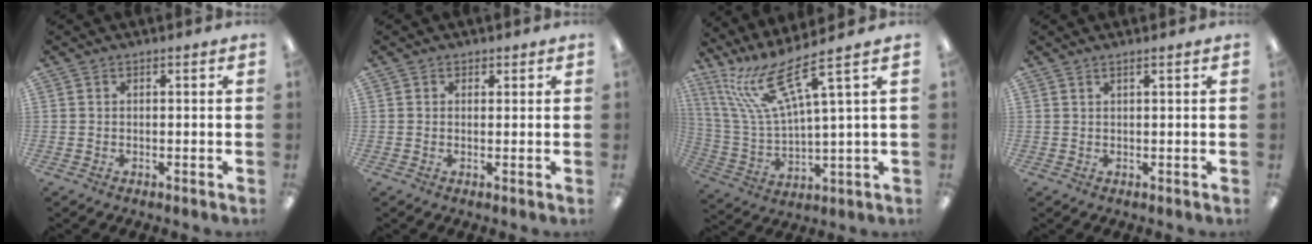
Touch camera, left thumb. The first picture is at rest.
{"total": 1.2, "force": [0.7, 0.9, 0.1], "torque": [0.006, -0.001, 0.011]}
{"total": 16.5, "force": [9.5, 3.4, 13.0], "torque": [-0.281, -0.042, 0.158]}
{"total": 1.0, "force": [0.8, -0.1, 0.6], "torque": [-0.011, -0.001, 0.014]}